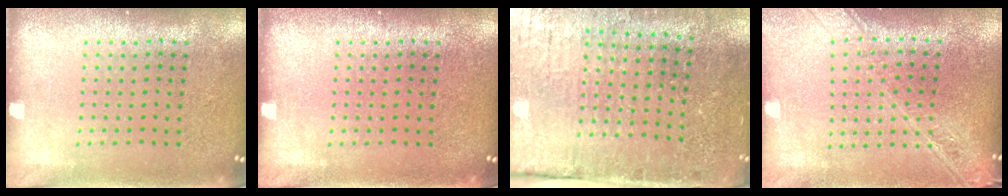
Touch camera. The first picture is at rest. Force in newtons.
{"total": 0.0}
{"total": 4.1, "press": 4.1, "slide": 0.5}
{"total": 2.2, "press": 1.9, "slide": 1.2}